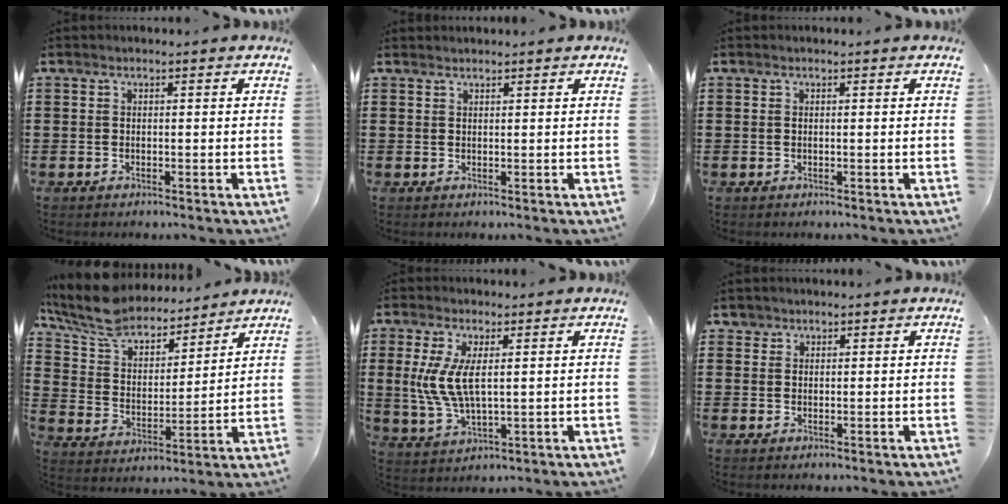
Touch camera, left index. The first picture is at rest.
{"total": 0.9, "force": [0.9, 0.3, 0.0], "torque": [-0.002, 0.000, 0.018]}
{"total": 0.0}
{"total": 9.1, "force": [8.2, 2.7, 2.8], "torque": [-0.096, -0.048, 0.146]}
{"total": 7.3, "force": [1.4, 3.0, 6.5], "torque": [-0.156, -0.005, 0.017]}
{"total": 1.5, "force": [1.2, 0.9, 0.0], "torque": [-0.005, 0.004, 0.024]}